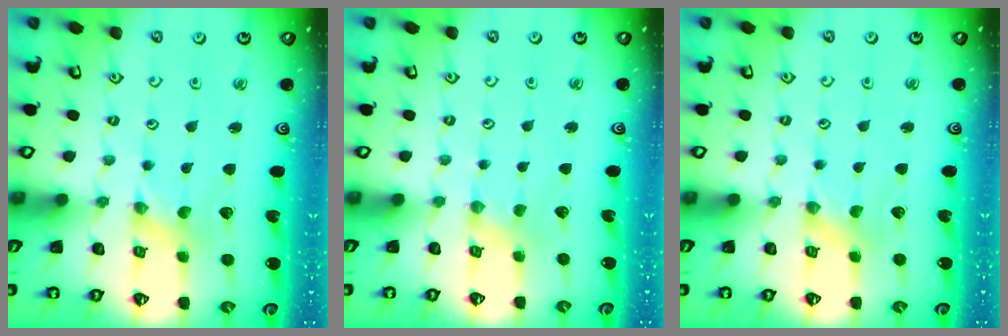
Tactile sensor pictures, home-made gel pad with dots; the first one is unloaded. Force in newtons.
{"total": 0.6, "press": 0.6, "slide": 0.1}
{"total": 0.8, "press": 0.8, "slide": 0.2}